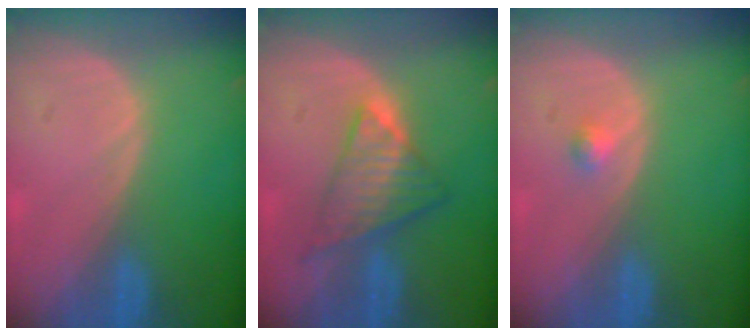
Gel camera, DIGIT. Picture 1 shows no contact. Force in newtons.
{"total": 6.7, "press": 6.4, "slide": 1.9}
{"total": 1.3, "press": 1.1, "slide": 0.7}